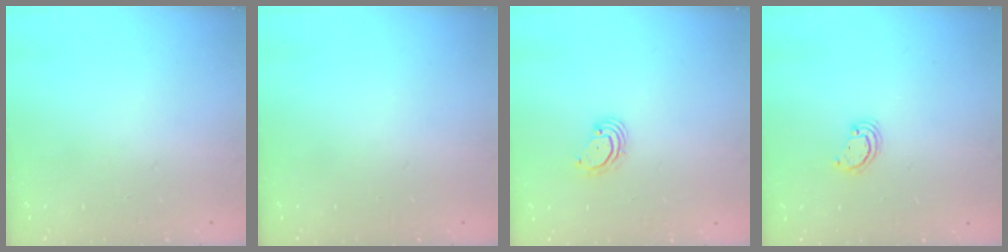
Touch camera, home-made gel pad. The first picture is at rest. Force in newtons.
{"total": 0.0}
{"total": 3.0, "press": 3.0, "slide": 0.2}
{"total": 2.6, "press": 2.6, "slide": 0.3}